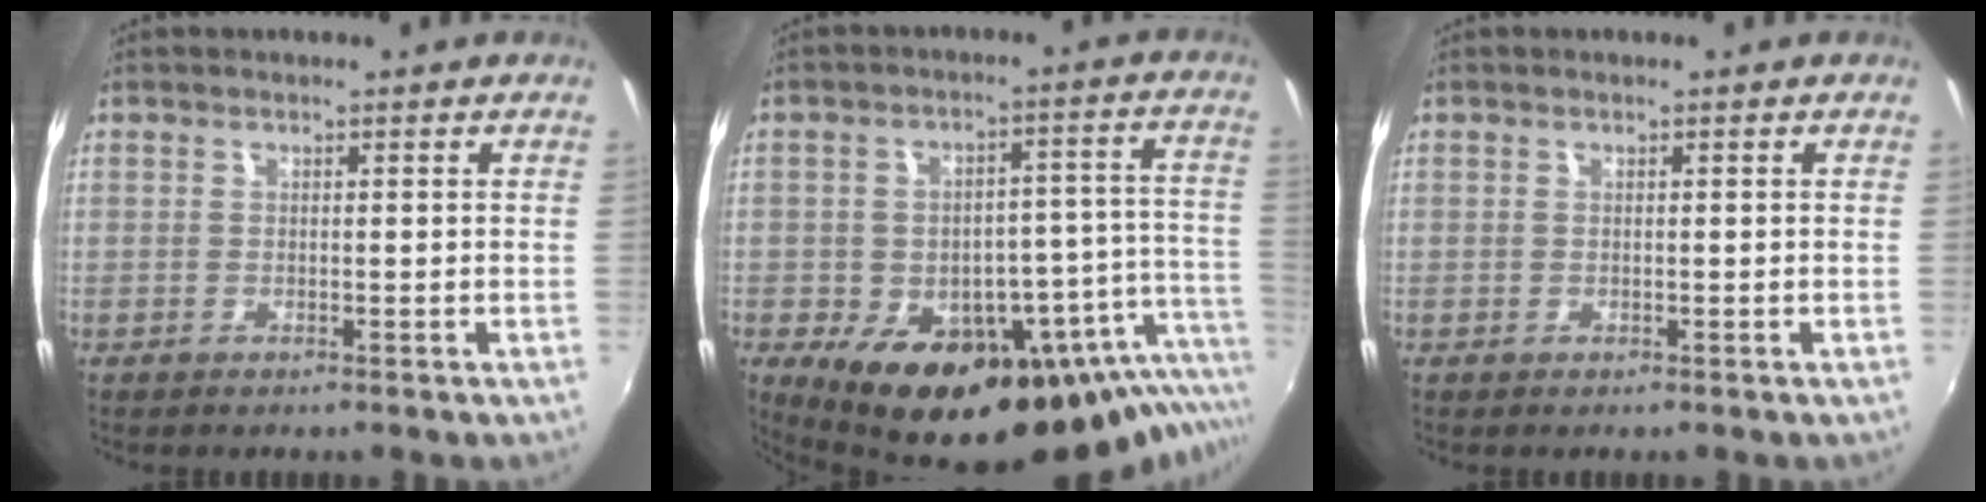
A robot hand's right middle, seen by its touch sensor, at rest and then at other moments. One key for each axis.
{"total": 27.7, "fx": -17.8, "fy": 13.4, "fz": 16.5, "tx": -0.215, "ty": -0.007, "tz": -0.217}
{"total": 0.0}